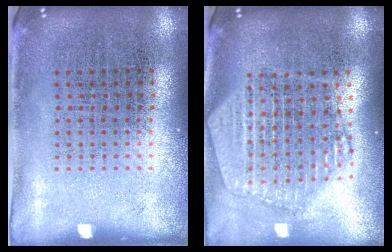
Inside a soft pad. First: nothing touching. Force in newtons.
{"total": 2.4, "press": 2.0, "slide": 1.2}